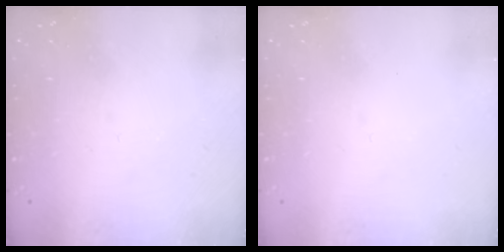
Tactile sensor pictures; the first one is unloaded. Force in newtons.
{"total": 0.0}